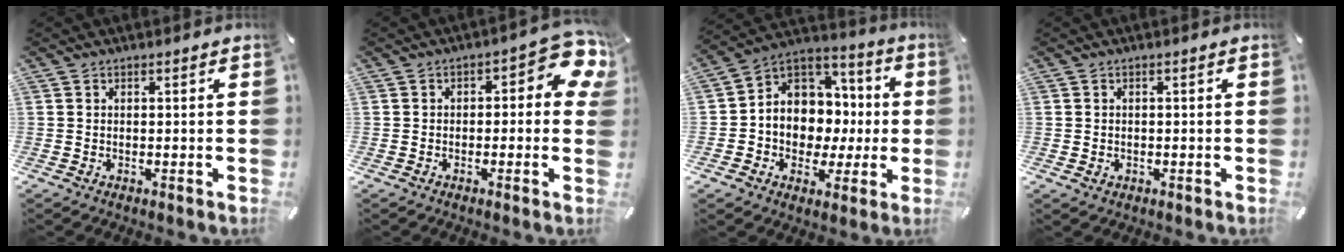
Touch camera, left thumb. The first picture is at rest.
{"total": 7.8, "force": [1.2, 3.8, 6.7], "torque": [-0.085, -0.010, 0.016]}
{"total": 10.1, "force": [0.4, 9.8, 2.4], "torque": [-0.045, -0.017, 0.020]}
{"total": 1.3, "force": [-0.3, 1.2, 0.4], "torque": [-0.009, 0.005, -0.008]}